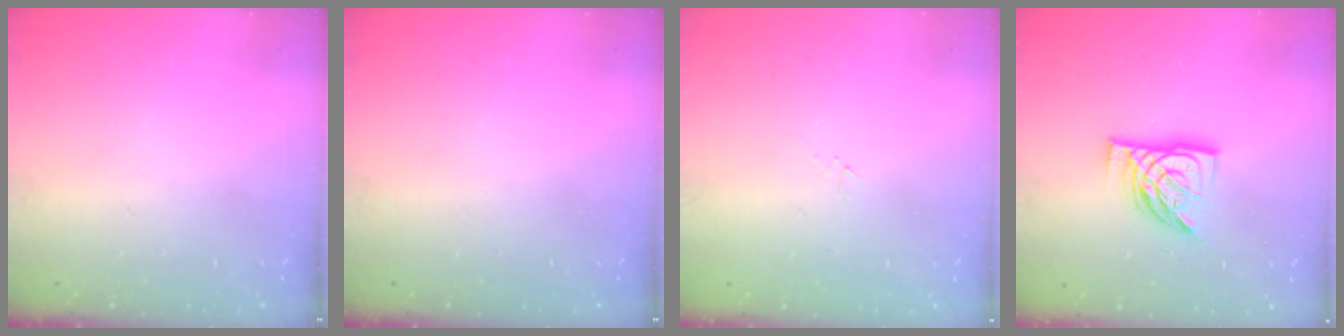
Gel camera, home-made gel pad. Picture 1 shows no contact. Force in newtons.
{"total": 0.0}
{"total": 0.9, "press": 0.8, "slide": 0.4}
{"total": 13.0, "press": 13.0, "slide": 1.2}